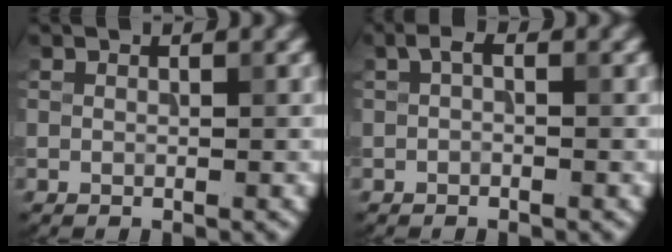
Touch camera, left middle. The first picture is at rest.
{"total": 1.0, "force": [-0.1, 0.5, 0.9], "torque": [-0.017, 0.003, -0.003]}